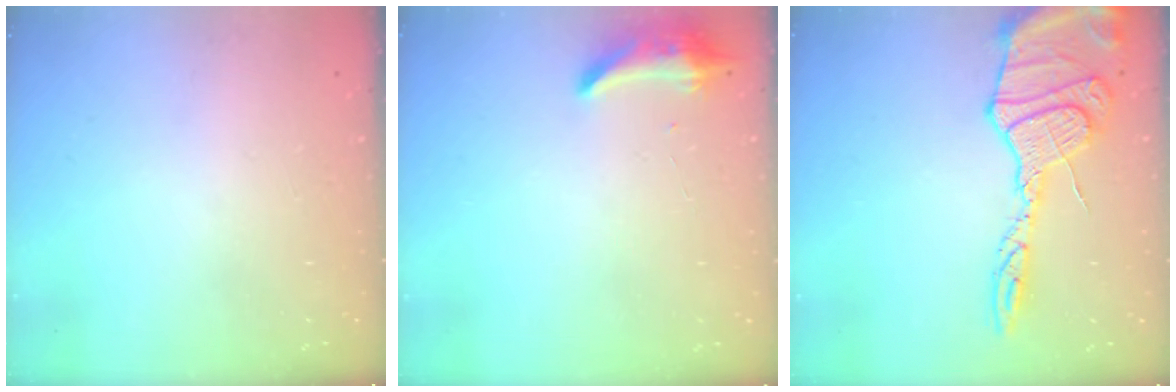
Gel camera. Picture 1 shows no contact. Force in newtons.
{"total": 7.7, "press": 7.6, "slide": 0.7}
{"total": 19.5, "press": 19.4, "slide": 1.9}